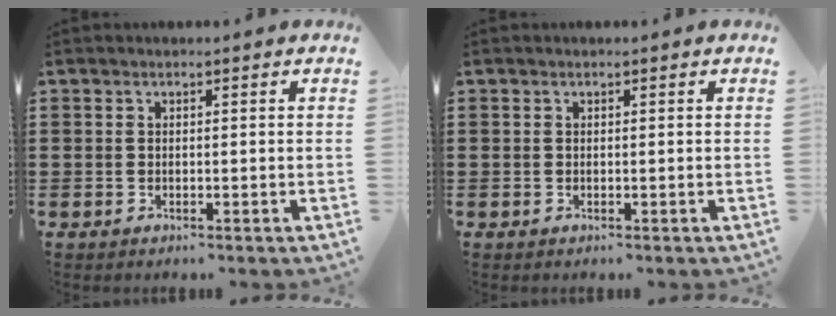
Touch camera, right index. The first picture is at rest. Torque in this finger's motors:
{"motor_torque": [0.07, 0.08, 0.00, 0.00]}